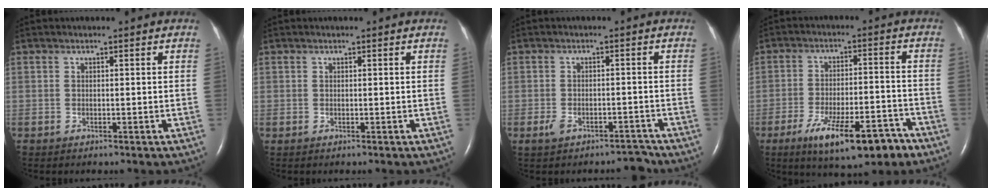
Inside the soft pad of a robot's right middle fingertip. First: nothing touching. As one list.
[{"total": 0.0}, {"total": 3.4, "force": [-2.7, 1.5, 1.4], "torque": [-0.027, 0.007, -0.040]}, {"total": 12.9, "force": [-8.1, 3.5, 9.4], "torque": [-0.150, -0.006, -0.122]}]